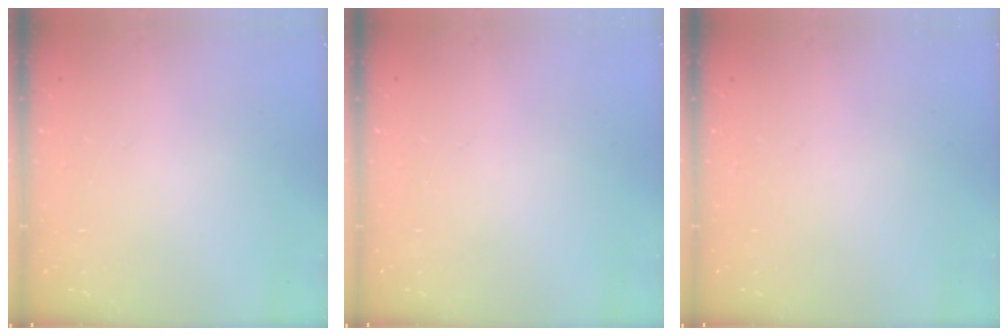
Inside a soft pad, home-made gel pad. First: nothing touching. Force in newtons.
{"total": 0.0}
{"total": 0.0}